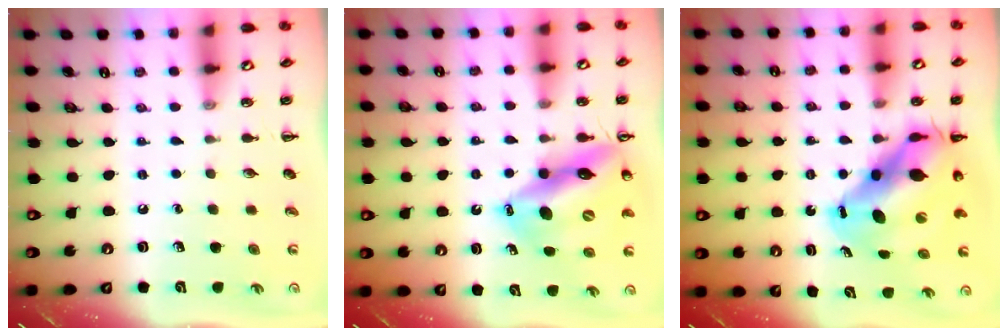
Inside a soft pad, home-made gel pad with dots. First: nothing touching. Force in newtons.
{"total": 16.1, "press": 15.4, "slide": 4.5}
{"total": 13.4, "press": 12.9, "slide": 3.6}